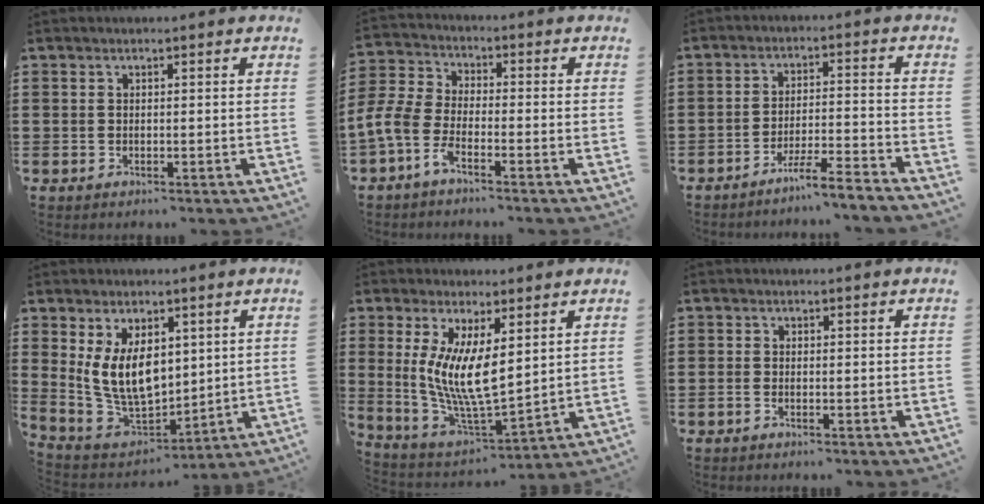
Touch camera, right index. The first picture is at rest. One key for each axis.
{"total": 6.0, "fx": -4.2, "fy": 2.2, "fz": 3.7, "tx": -0.122, "ty": -0.017, "tz": -0.094}
{"total": 5.5, "fx": -4.9, "fy": -0.7, "fz": 2.3, "tx": -0.051, "ty": -0.017, "tz": -0.097}
{"total": 9.8, "fx": 2.7, "fy": 6.1, "fz": 7.2, "tx": -0.167, "ty": -0.004, "tz": 0.048}
{"total": 9.7, "fx": 2.0, "fy": 3.0, "fz": 9.0, "tx": -0.187, "ty": -0.016, "tz": 0.039}
{"total": 0.6, "fx": -0.6, "fy": 0.0, "fz": 0.3, "tx": -0.006, "ty": -0.005, "tz": -0.011}